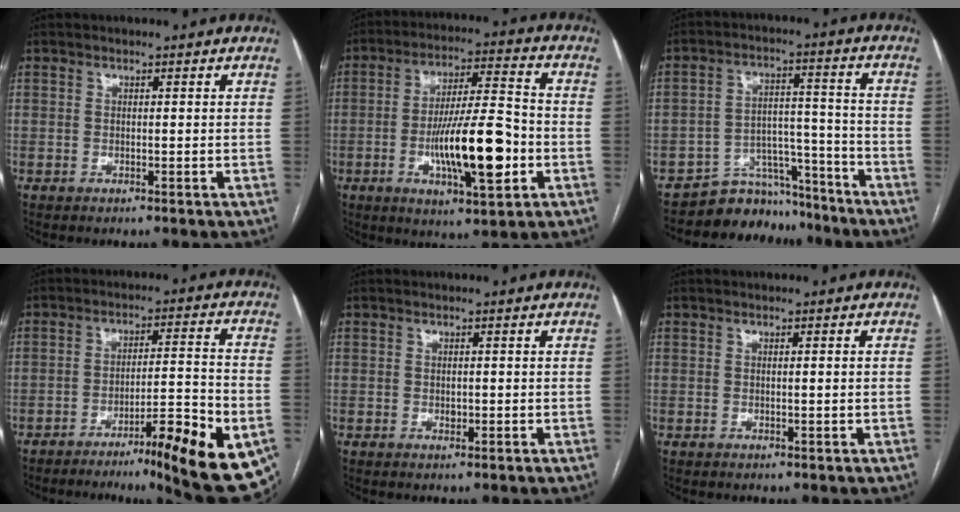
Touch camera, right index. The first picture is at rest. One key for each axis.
{"total": 15.1, "fx": -3.9, "fy": 2.7, "fz": 14.3, "tx": -0.246, "ty": 0.001, "tz": -0.063}
{"total": 9.1, "fx": -8.3, "fy": 3.9, "fz": -0.1, "tx": 0.023, "ty": 0.061, "tz": -0.134}
{"total": 18.4, "fx": -10.2, "fy": 2.0, "fz": 15.2, "tx": -0.134, "ty": 0.013, "tz": -0.145}
{"total": 0.8, "fx": -0.1, "fy": 0.5, "fz": 0.6, "tx": -0.008, "ty": 0.000, "tz": -0.001}
{"total": 0.7, "fx": 0.0, "fy": -0.2, "fz": 0.7, "tx": -0.011, "ty": 0.001, "tz": 0.002}